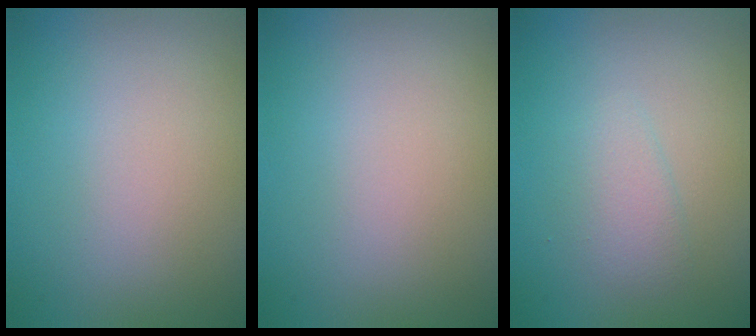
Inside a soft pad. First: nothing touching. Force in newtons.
{"total": 0.0}
{"total": 1.8, "press": 1.8, "slide": 0.1}